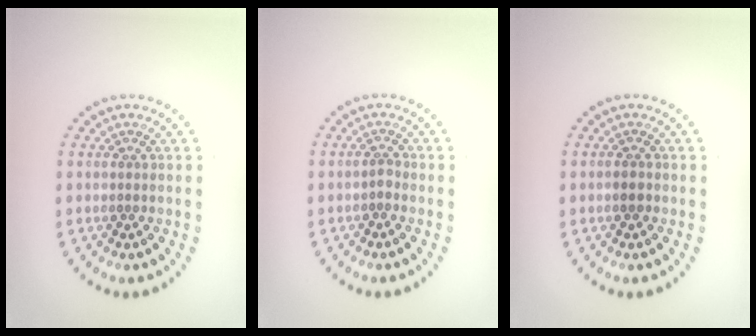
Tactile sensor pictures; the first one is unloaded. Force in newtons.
{"total": 0.9, "press": 0.6, "slide": 0.7}
{"total": 0.8, "press": 0.8, "slide": 0.2}